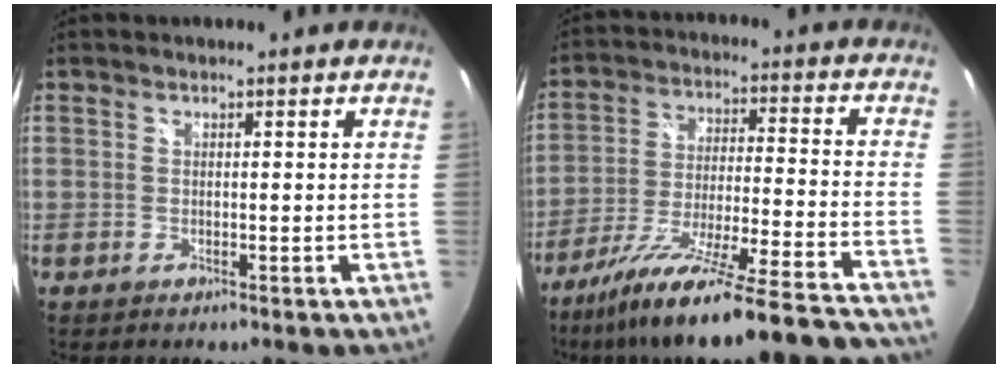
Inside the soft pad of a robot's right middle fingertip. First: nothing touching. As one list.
[{"total": 27.8, "force": [-24.6, -0.4, 12.9], "torque": [-0.214, -0.083, -0.371]}]